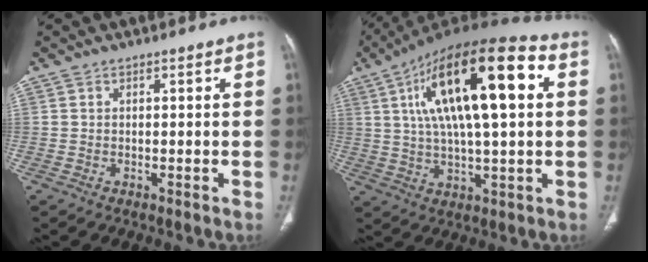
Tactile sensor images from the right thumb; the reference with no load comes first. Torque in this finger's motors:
{"motor_torque": [-1.58, 2.88, 1.82, 0.96, 0.66]}